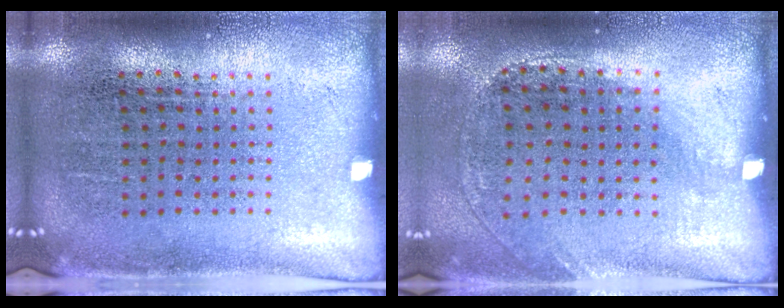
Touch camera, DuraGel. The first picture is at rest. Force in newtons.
{"total": 1.4, "press": 1.0, "slide": 1.0}